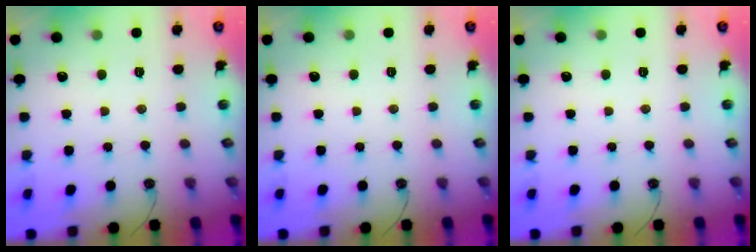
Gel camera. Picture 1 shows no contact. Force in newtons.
{"total": 0.0}
{"total": 0.0}